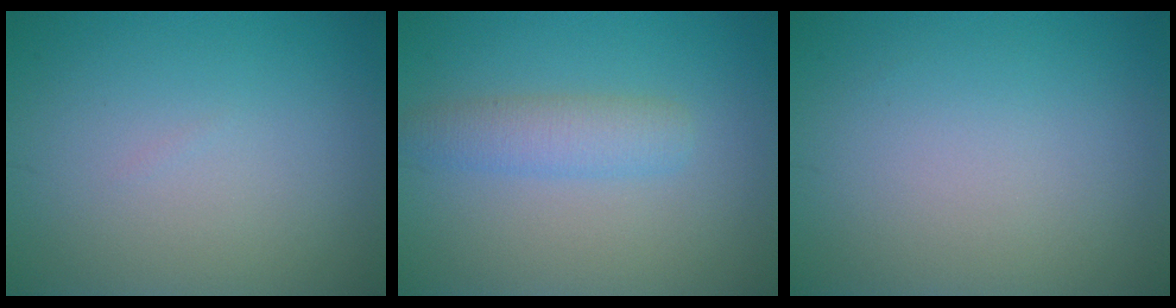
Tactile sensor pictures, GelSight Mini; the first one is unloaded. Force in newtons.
{"total": 2.8, "press": 2.8, "slide": 0.1}
{"total": 0.0}